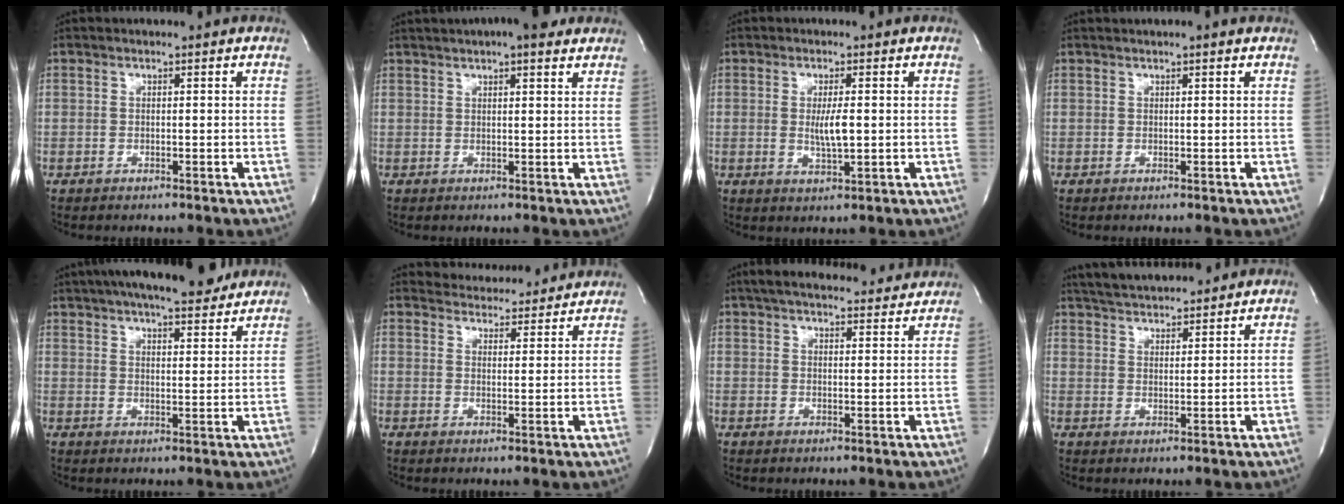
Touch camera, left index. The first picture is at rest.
{"total": 8.5, "force": [6.5, 1.6, 5.2], "torque": [-0.077, 0.028, 0.090]}
{"total": 3.7, "force": [0.0, 0.6, 3.6], "torque": [-0.067, -0.006, 0.003]}
{"total": 1.7, "force": [1.3, -0.1, 1.0], "torque": [-0.013, 0.018, 0.021]}
{"total": 16.9, "force": [14.3, 3.1, 8.4], "torque": [-0.143, 0.025, 0.203]}
{"total": 8.8, "force": [8.5, 1.9, 0.9], "torque": [-0.008, 0.005, 0.106]}
{"total": 16.1, "force": [14.6, 3.1, 6.1], "torque": [-0.087, 0.029, 0.196]}
{"total": 10.8, "force": [10.1, 1.7, 3.5], "torque": [-0.062, 0.020, 0.159]}